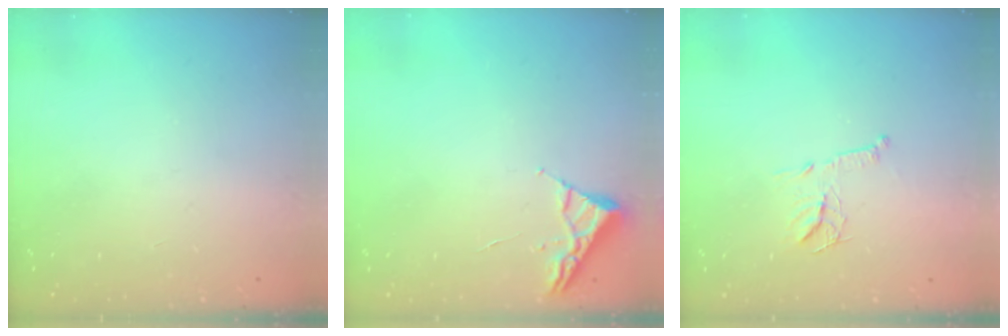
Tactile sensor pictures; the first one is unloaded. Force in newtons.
{"total": 2.6, "press": 2.6, "slide": 0.3}
{"total": 9.7, "press": 9.7, "slide": 0.3}